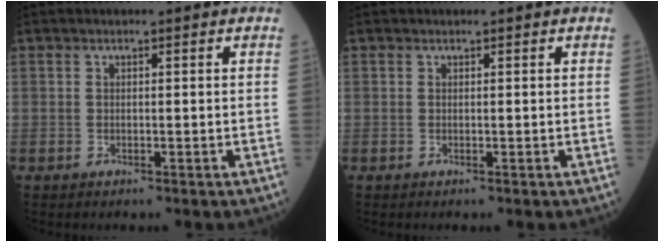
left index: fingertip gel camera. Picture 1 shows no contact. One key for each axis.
{"total": 0.0}